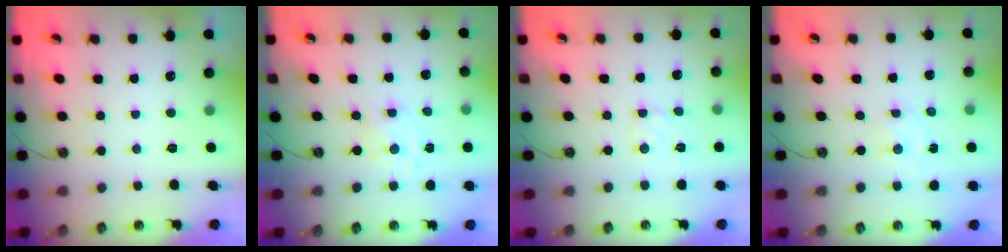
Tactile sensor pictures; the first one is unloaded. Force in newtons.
{"total": 1.5, "press": 1.5, "slide": 0.3}
{"total": 2.1, "press": 2.0, "slide": 0.6}
{"total": 2.6, "press": 2.6, "slide": 0.1}